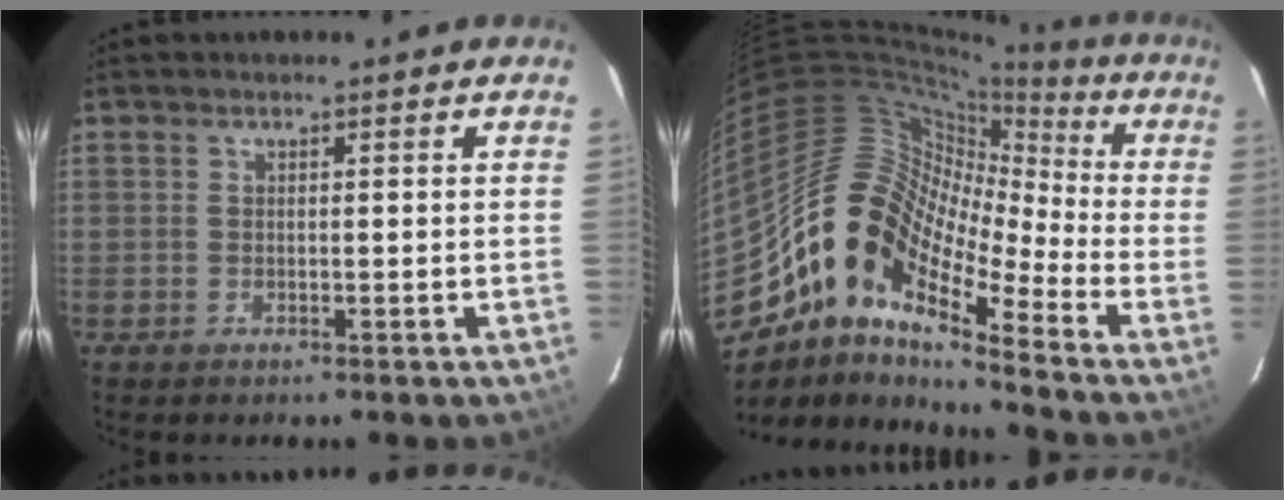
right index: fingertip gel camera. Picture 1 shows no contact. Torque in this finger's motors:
{"motor_torque": [0.85, -0.92, 1.05, 0.21]}